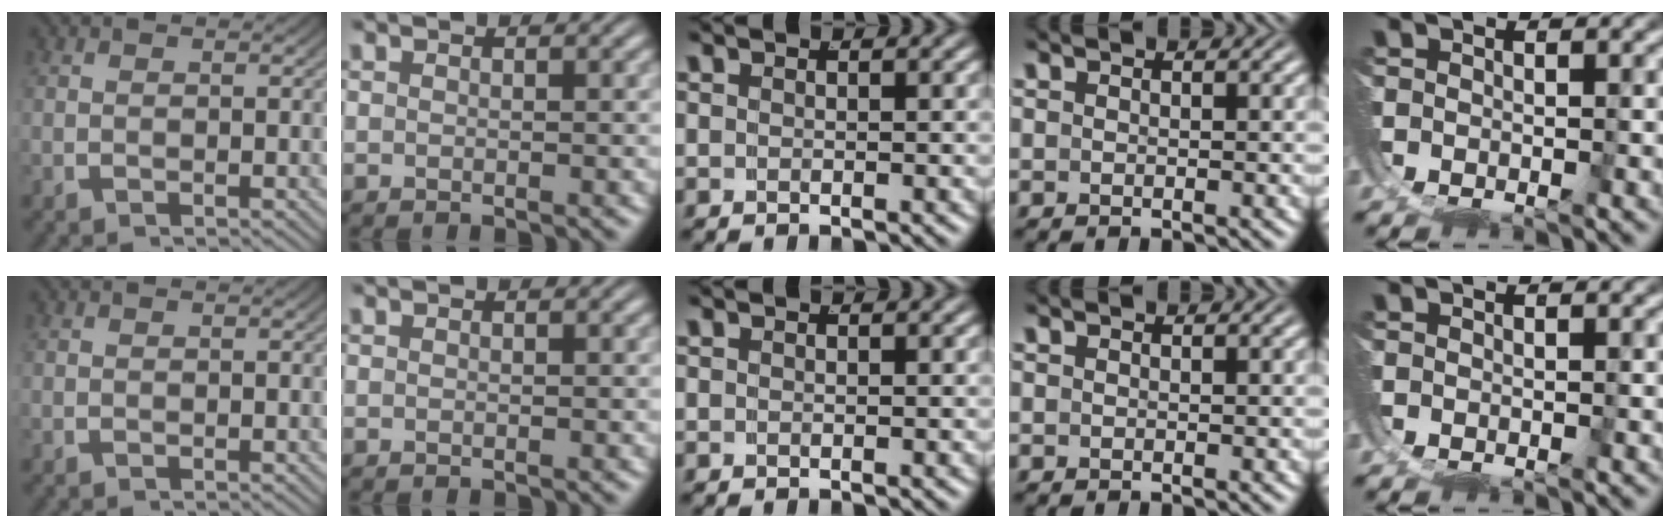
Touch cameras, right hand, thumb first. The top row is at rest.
{}